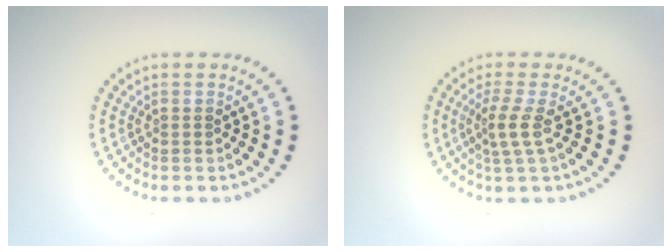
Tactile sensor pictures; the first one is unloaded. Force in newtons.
{"total": 2.2, "press": 1.5, "slide": 1.6}